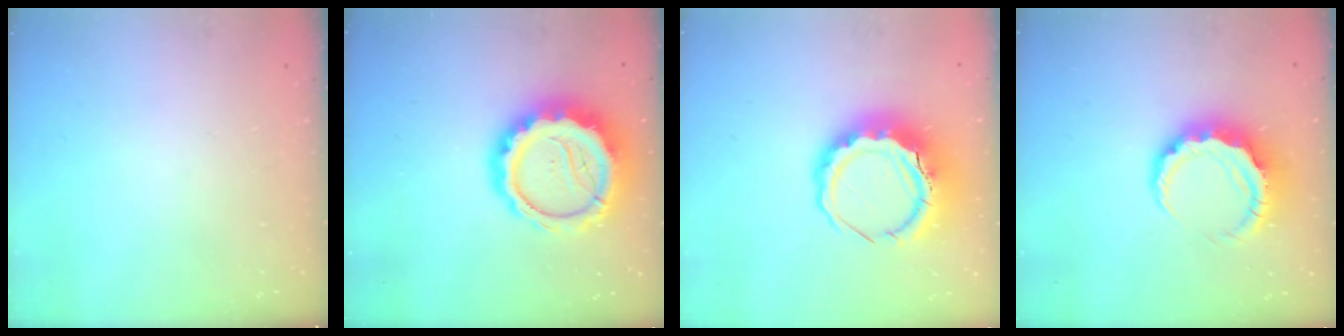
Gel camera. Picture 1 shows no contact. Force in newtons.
{"total": 15.9, "press": 15.5, "slide": 3.4}
{"total": 12.3, "press": 12.1, "slide": 2.4}
{"total": 8.4, "press": 8.3, "slide": 1.6}